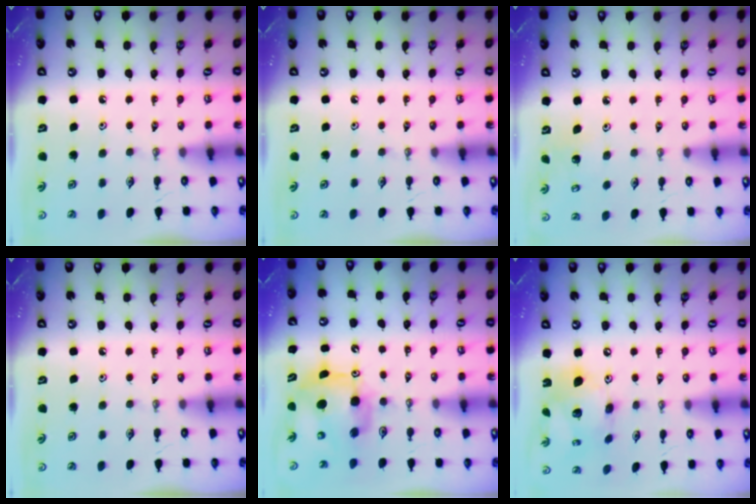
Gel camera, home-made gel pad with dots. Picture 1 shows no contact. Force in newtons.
{"total": 0.0}
{"total": 3.0, "press": 2.9, "slide": 0.3}
{"total": 0.0}
{"total": 9.2, "press": 9.2, "slide": 0.7}
{"total": 15.6, "press": 15.6, "slide": 1.5}